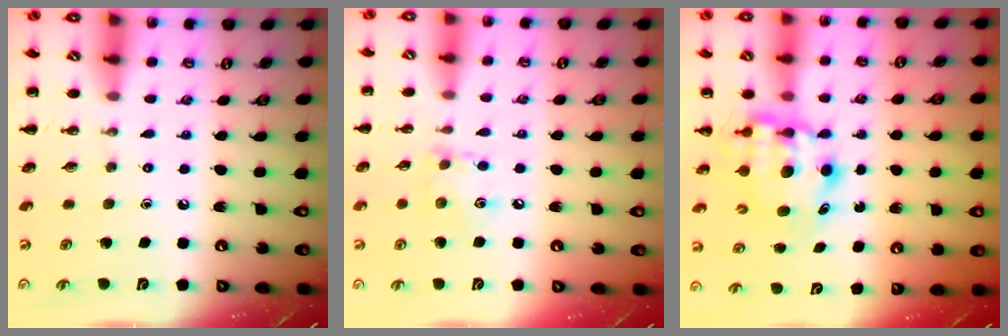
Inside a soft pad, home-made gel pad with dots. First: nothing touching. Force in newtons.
{"total": 6.5, "press": 6.5, "slide": 0.8}
{"total": 6.2, "press": 6.1, "slide": 1.0}